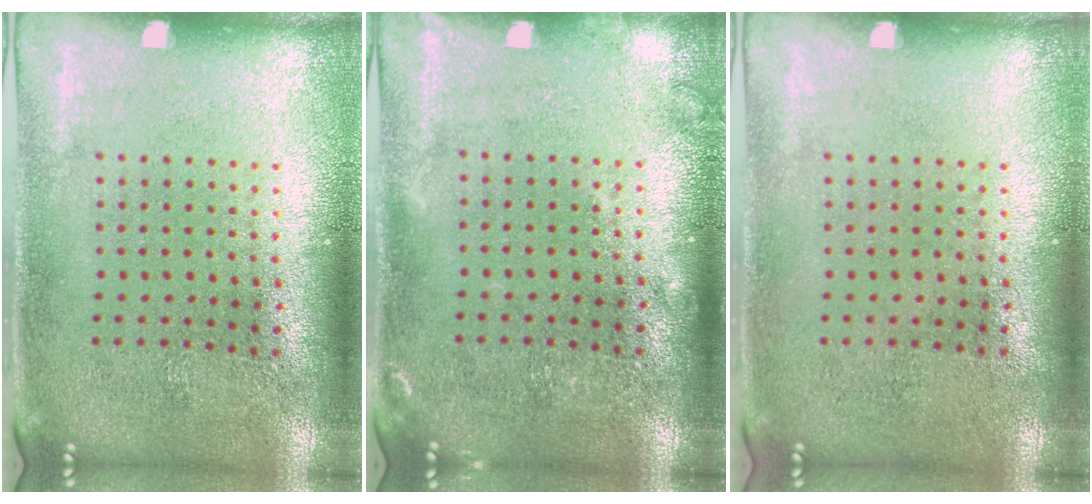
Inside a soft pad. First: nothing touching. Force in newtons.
{"total": 1.2, "press": 1.1, "slide": 0.2}
{"total": 0.0}